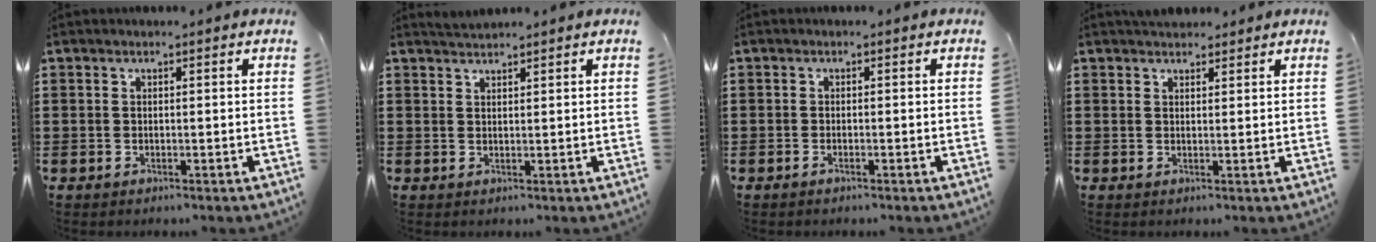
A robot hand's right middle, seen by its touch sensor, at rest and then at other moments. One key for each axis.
{"total": 1.7, "fx": 1.7, "fy": 0.1, "fz": 0.1, "tx": -0.007, "ty": 0.002, "tz": 0.034}
{"total": 0.5, "fx": -0.4, "fy": 0.0, "fz": 0.4, "tx": -0.008, "ty": -0.004, "tz": -0.006}
{"total": 1.9, "fx": 1.8, "fy": 0.7, "fz": 0.0, "tx": -0.005, "ty": 0.004, "tz": 0.036}